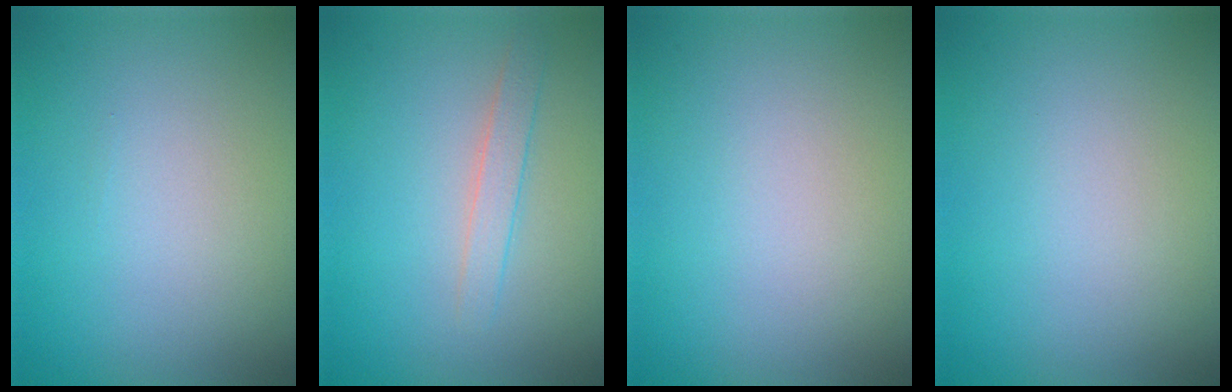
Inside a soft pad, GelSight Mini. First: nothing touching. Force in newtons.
{"total": 1.7, "press": 1.7, "slide": 0.0}
{"total": 0.0}
{"total": 0.0}